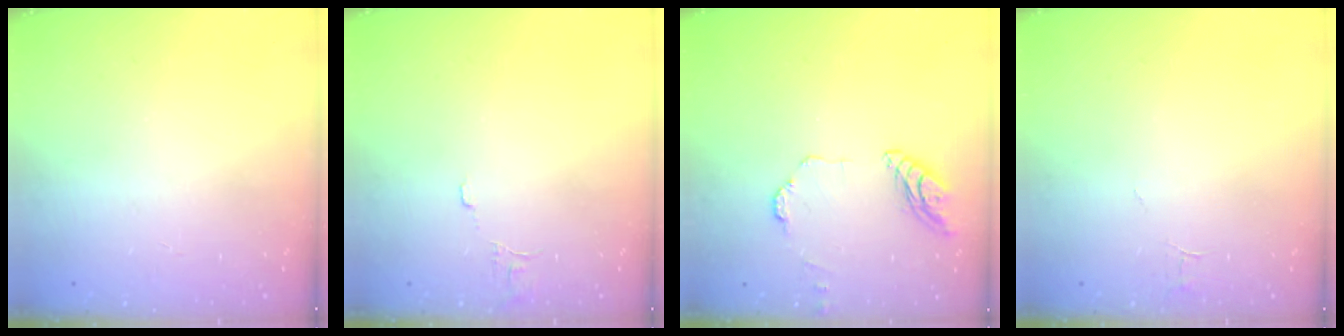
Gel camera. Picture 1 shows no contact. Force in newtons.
{"total": 5.1, "press": 5.1, "slide": 0.4}
{"total": 10.0, "press": 9.9, "slide": 0.6}
{"total": 3.0, "press": 3.0, "slide": 0.2}